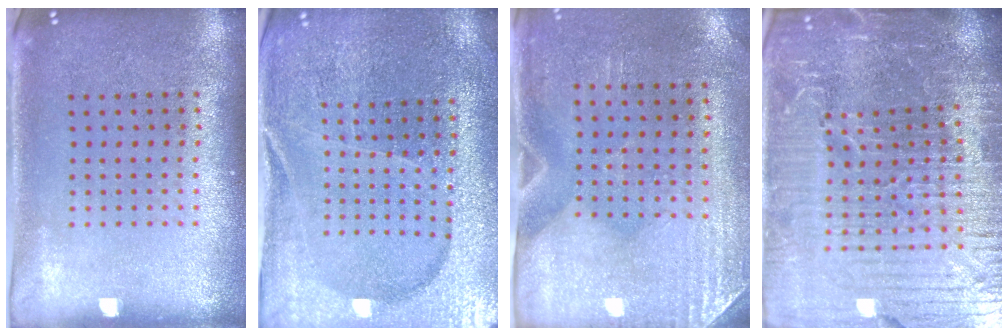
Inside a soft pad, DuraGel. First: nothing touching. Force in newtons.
{"total": 3.3, "press": 3.3, "slide": 0.4}
{"total": 3.0, "press": 2.6, "slide": 1.5}
{"total": 7.1, "press": 6.2, "slide": 3.6}